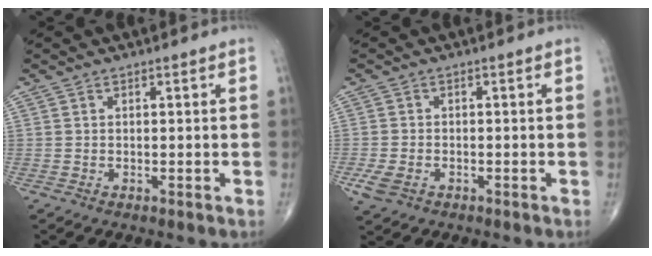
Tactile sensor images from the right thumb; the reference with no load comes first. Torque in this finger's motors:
{"motor_torque": [1.08, 1.02, 0.13, -0.25, 0.15]}